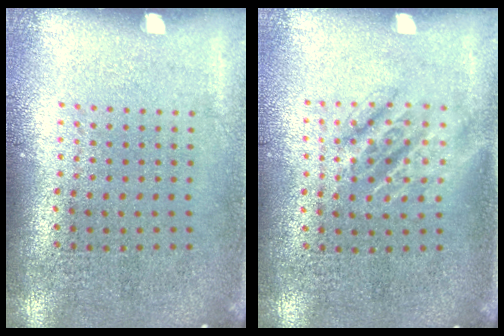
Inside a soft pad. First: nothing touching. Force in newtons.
{"total": 1.4, "press": 1.2, "slide": 0.7}